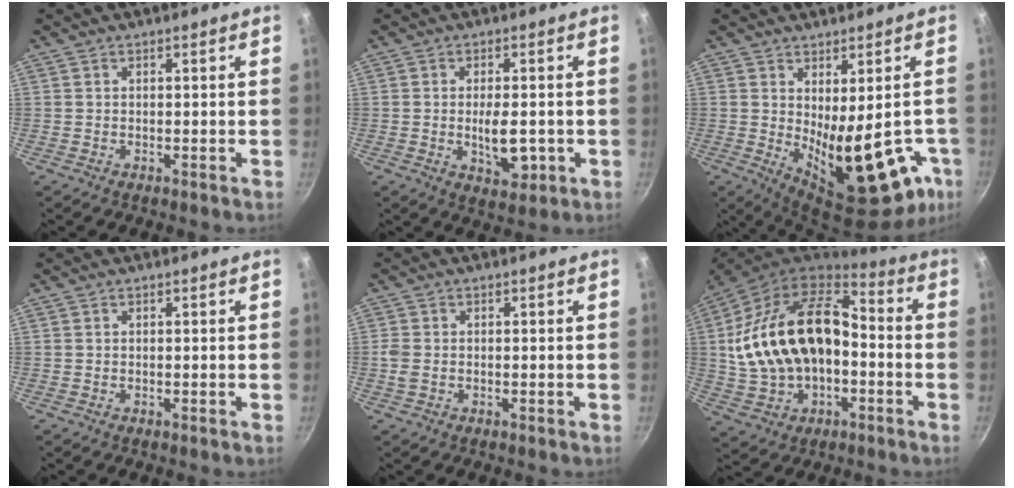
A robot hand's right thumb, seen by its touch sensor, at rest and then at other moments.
{"total": 7.1, "force": [-1.1, 3.4, 6.2], "torque": [-0.077, -0.004, -0.010]}
{"total": 19.5, "force": [-3.6, 8.6, 17.1], "torque": [-0.203, -0.033, -0.021]}
{"total": 0.0}
{"total": 2.1, "force": [-0.4, 1.5, 1.4], "torque": [-0.031, 0.001, -0.008]}
{"total": 23.9, "force": [-1.1, 15.5, 18.1], "torque": [-0.323, 0.047, -0.016]}